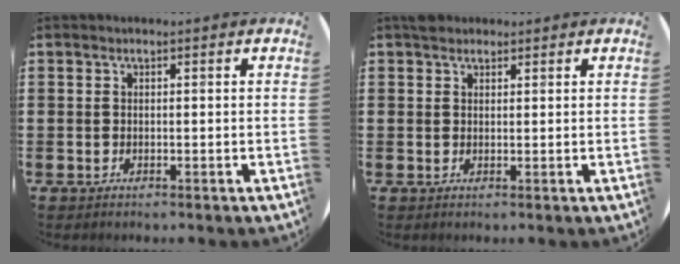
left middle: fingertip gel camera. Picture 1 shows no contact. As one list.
[{"total": 1.6, "force": [1.4, 0.7, 0.2], "torque": [0.000, 0.001, 0.026]}]